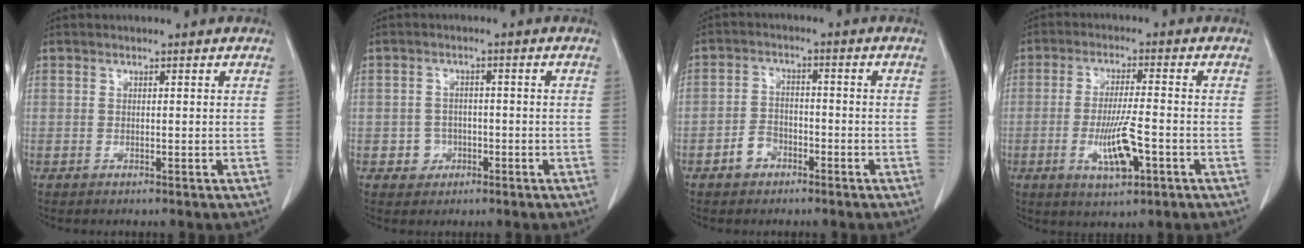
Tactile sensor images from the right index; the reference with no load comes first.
{"total": 2.8, "force": [-1.1, 2.6, 0.3], "torque": [0.003, 0.011, -0.013]}
{"total": 3.7, "force": [-2.3, 2.5, 1.5], "torque": [-0.029, 0.012, -0.039]}
{"total": 7.8, "force": [-2.6, 1.2, 7.2], "torque": [-0.135, -0.011, -0.043]}